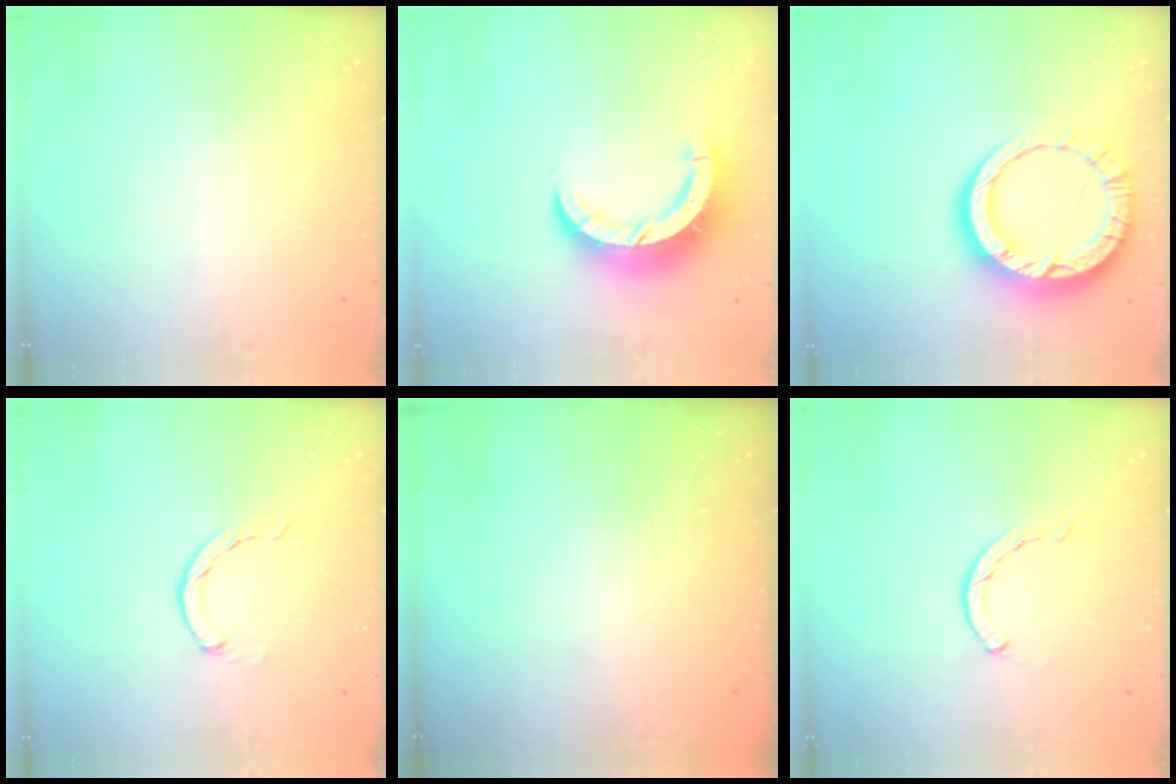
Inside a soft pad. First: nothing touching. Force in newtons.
{"total": 10.6, "press": 10.5, "slide": 1.1}
{"total": 15.1, "press": 15.1, "slide": 1.4}
{"total": 2.0, "press": 2.0, "slide": 0.4}
{"total": 0.0}
{"total": 0.5, "press": 0.5, "slide": 0.2}